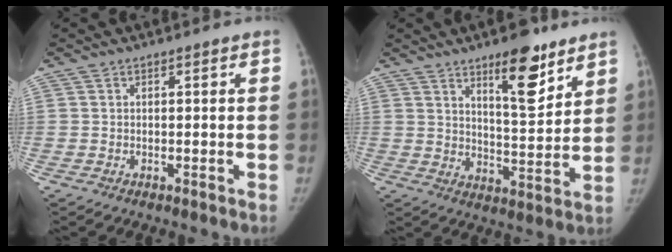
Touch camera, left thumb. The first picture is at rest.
{"total": 12.1, "force": [7.7, 3.9, 8.5], "torque": [-0.099, -0.054, 0.119]}